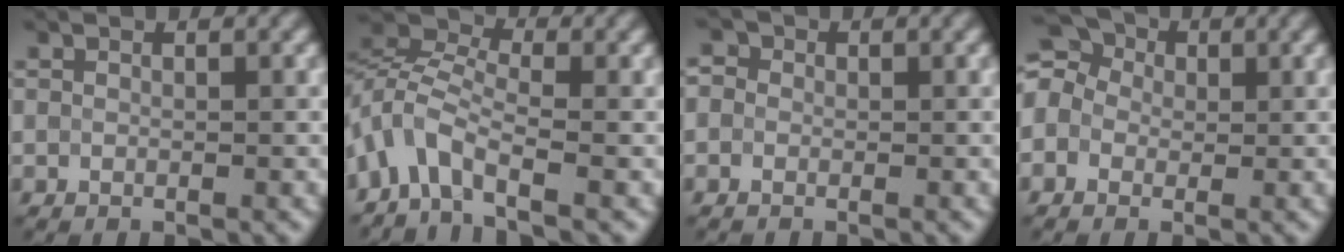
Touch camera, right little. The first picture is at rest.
{"total": 4.6, "force": [-3.0, 1.5, 3.1], "torque": [-0.071, 0.010, -0.073]}
{"total": 2.2, "force": [0.5, 2.0, 0.8], "torque": [0.001, 0.014, -0.019]}
{"total": 7.0, "force": [1.3, 5.7, 3.7], "torque": [-0.068, 0.040, -0.024]}